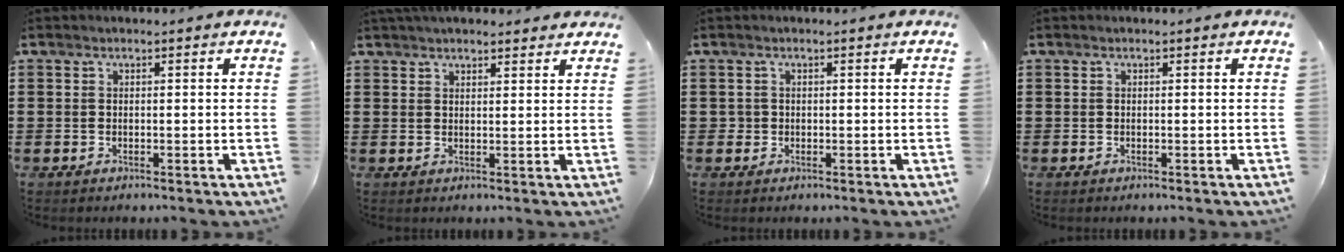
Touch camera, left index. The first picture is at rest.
{"total": 2.8, "force": [2.6, 0.6, 0.8], "torque": [-0.021, 0.000, 0.050]}
{"total": 1.1, "force": [-0.1, 1.1, 0.1], "torque": [-0.006, 0.005, -0.005]}
{"total": 0.0}